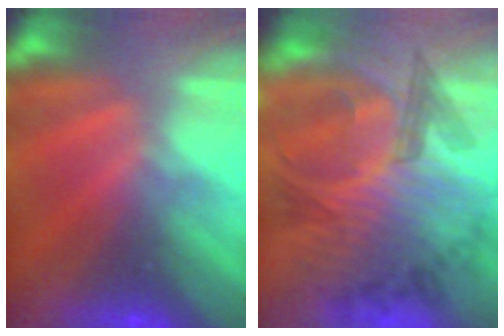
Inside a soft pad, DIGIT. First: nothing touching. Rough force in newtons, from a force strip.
{"total": 6.4}